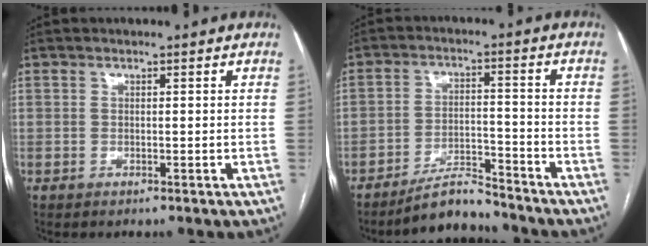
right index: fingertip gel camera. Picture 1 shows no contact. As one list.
[{"total": 6.1, "force": [-5.9, 1.0, 1.2], "torque": [-0.020, 0.004, -0.101]}]